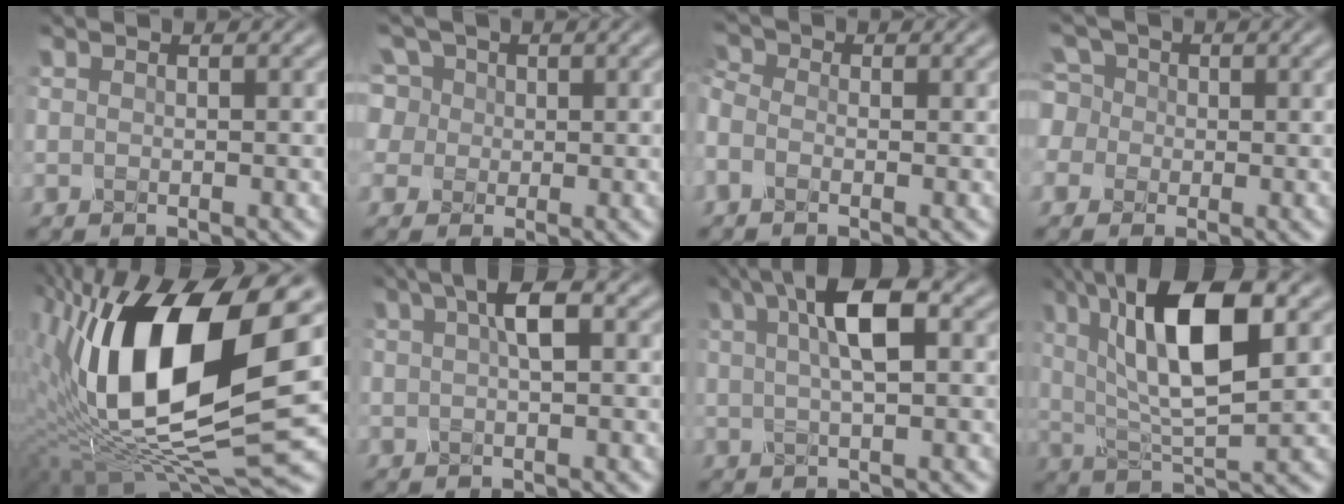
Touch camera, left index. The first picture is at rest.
{"total": 3.4, "force": [0.6, 3.2, 0.9], "torque": [-0.055, 0.026, -0.001]}
{"total": 1.7, "force": [-0.7, 1.2, 1.1], "torque": [-0.065, 0.004, -0.012]}
{"total": 2.7, "force": [-0.5, 2.6, 0.2], "torque": [-0.039, 0.016, -0.003]}
{"total": 14.6, "force": [3.5, 6.6, 12.5], "torque": [-0.252, 0.004, 0.066]}
{"total": 2.3, "force": [0.7, -0.1, 2.2], "torque": [-0.047, 0.011, 0.022]}
{"total": 4.4, "force": [1.5, 0.4, 4.1], "torque": [-0.066, 0.016, 0.033]}
{"total": 9.7, "force": [3.8, 2.5, 8.6], "torque": [-0.154, 0.013, 0.077]}